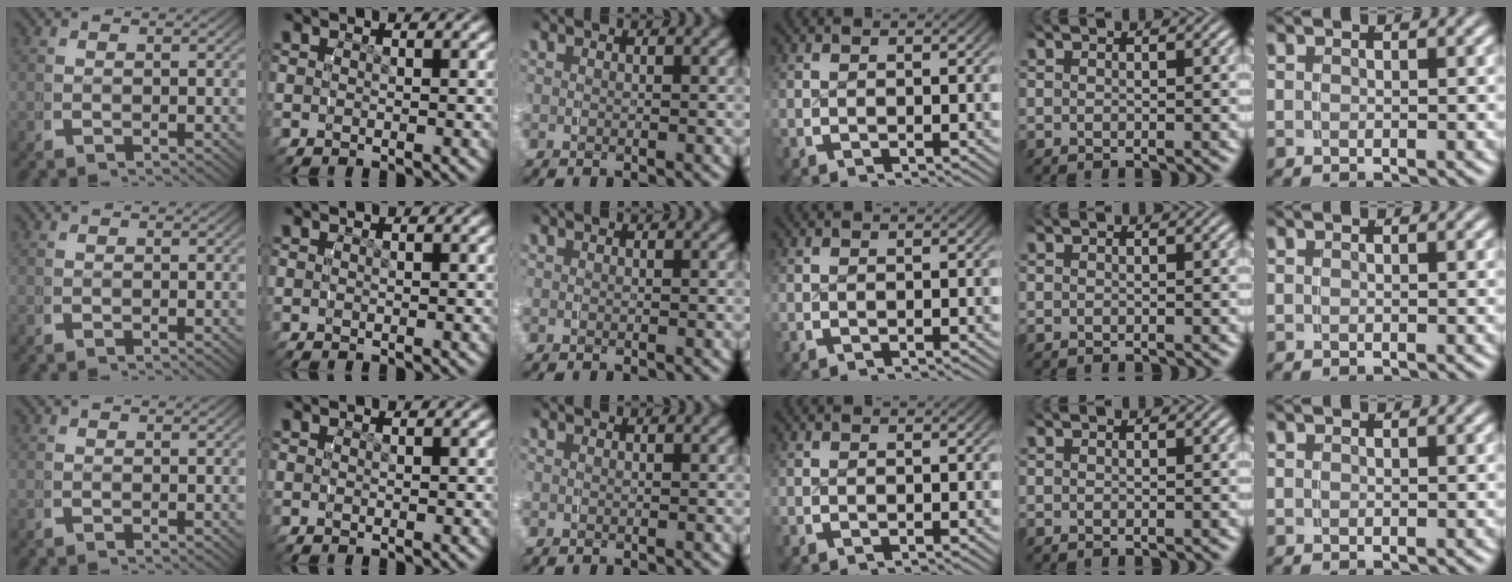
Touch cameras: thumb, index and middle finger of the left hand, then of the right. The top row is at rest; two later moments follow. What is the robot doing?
{"motion": "grasp_and_lifting", "object": "water bottle"}